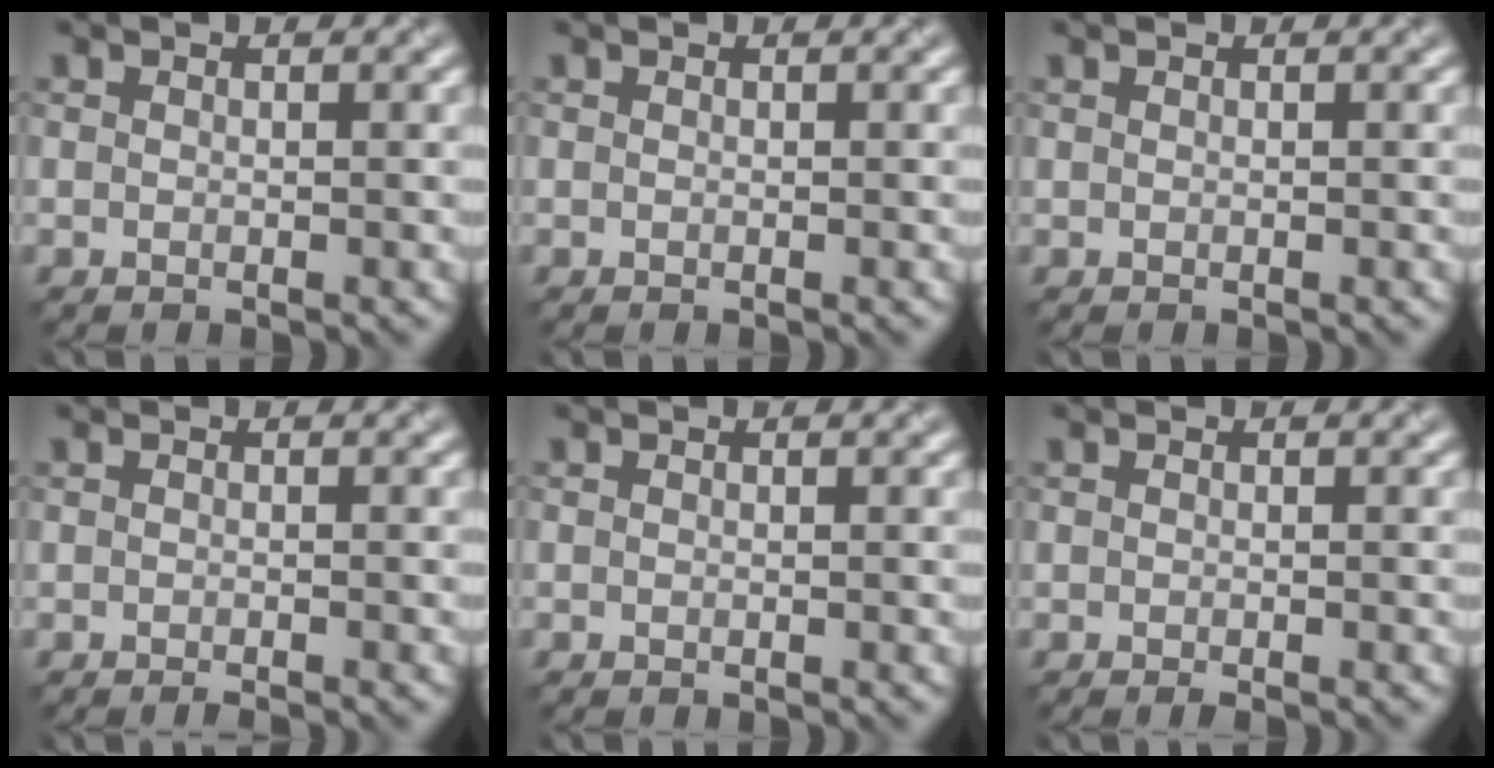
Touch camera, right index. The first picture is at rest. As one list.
[{"total": 0.0}, {"total": 0.0}, {"total": 1.2, "force": [-0.9, 0.2, 0.8], "torque": [-0.004, 0.004, -0.015]}, {"total": 0.0}, {"total": 1.1, "force": [-0.6, 0.3, 0.9], "torque": [-0.002, 0.003, -0.008]}]